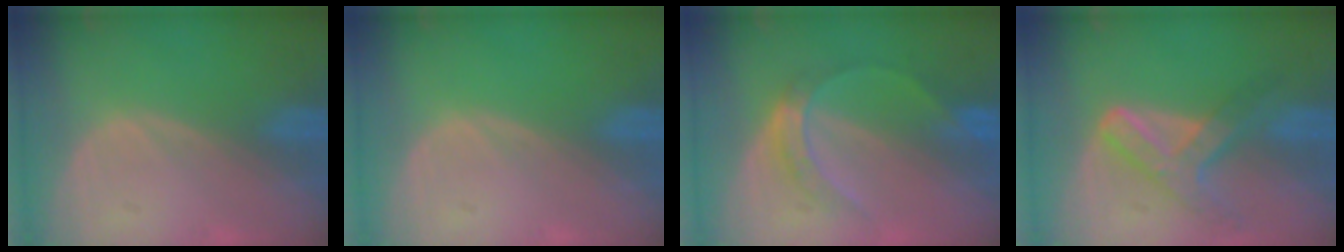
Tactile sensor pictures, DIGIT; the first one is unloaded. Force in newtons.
{"total": 0.0}
{"total": 5.0, "press": 4.8, "slide": 1.5}
{"total": 7.3, "press": 6.2, "slide": 3.8}